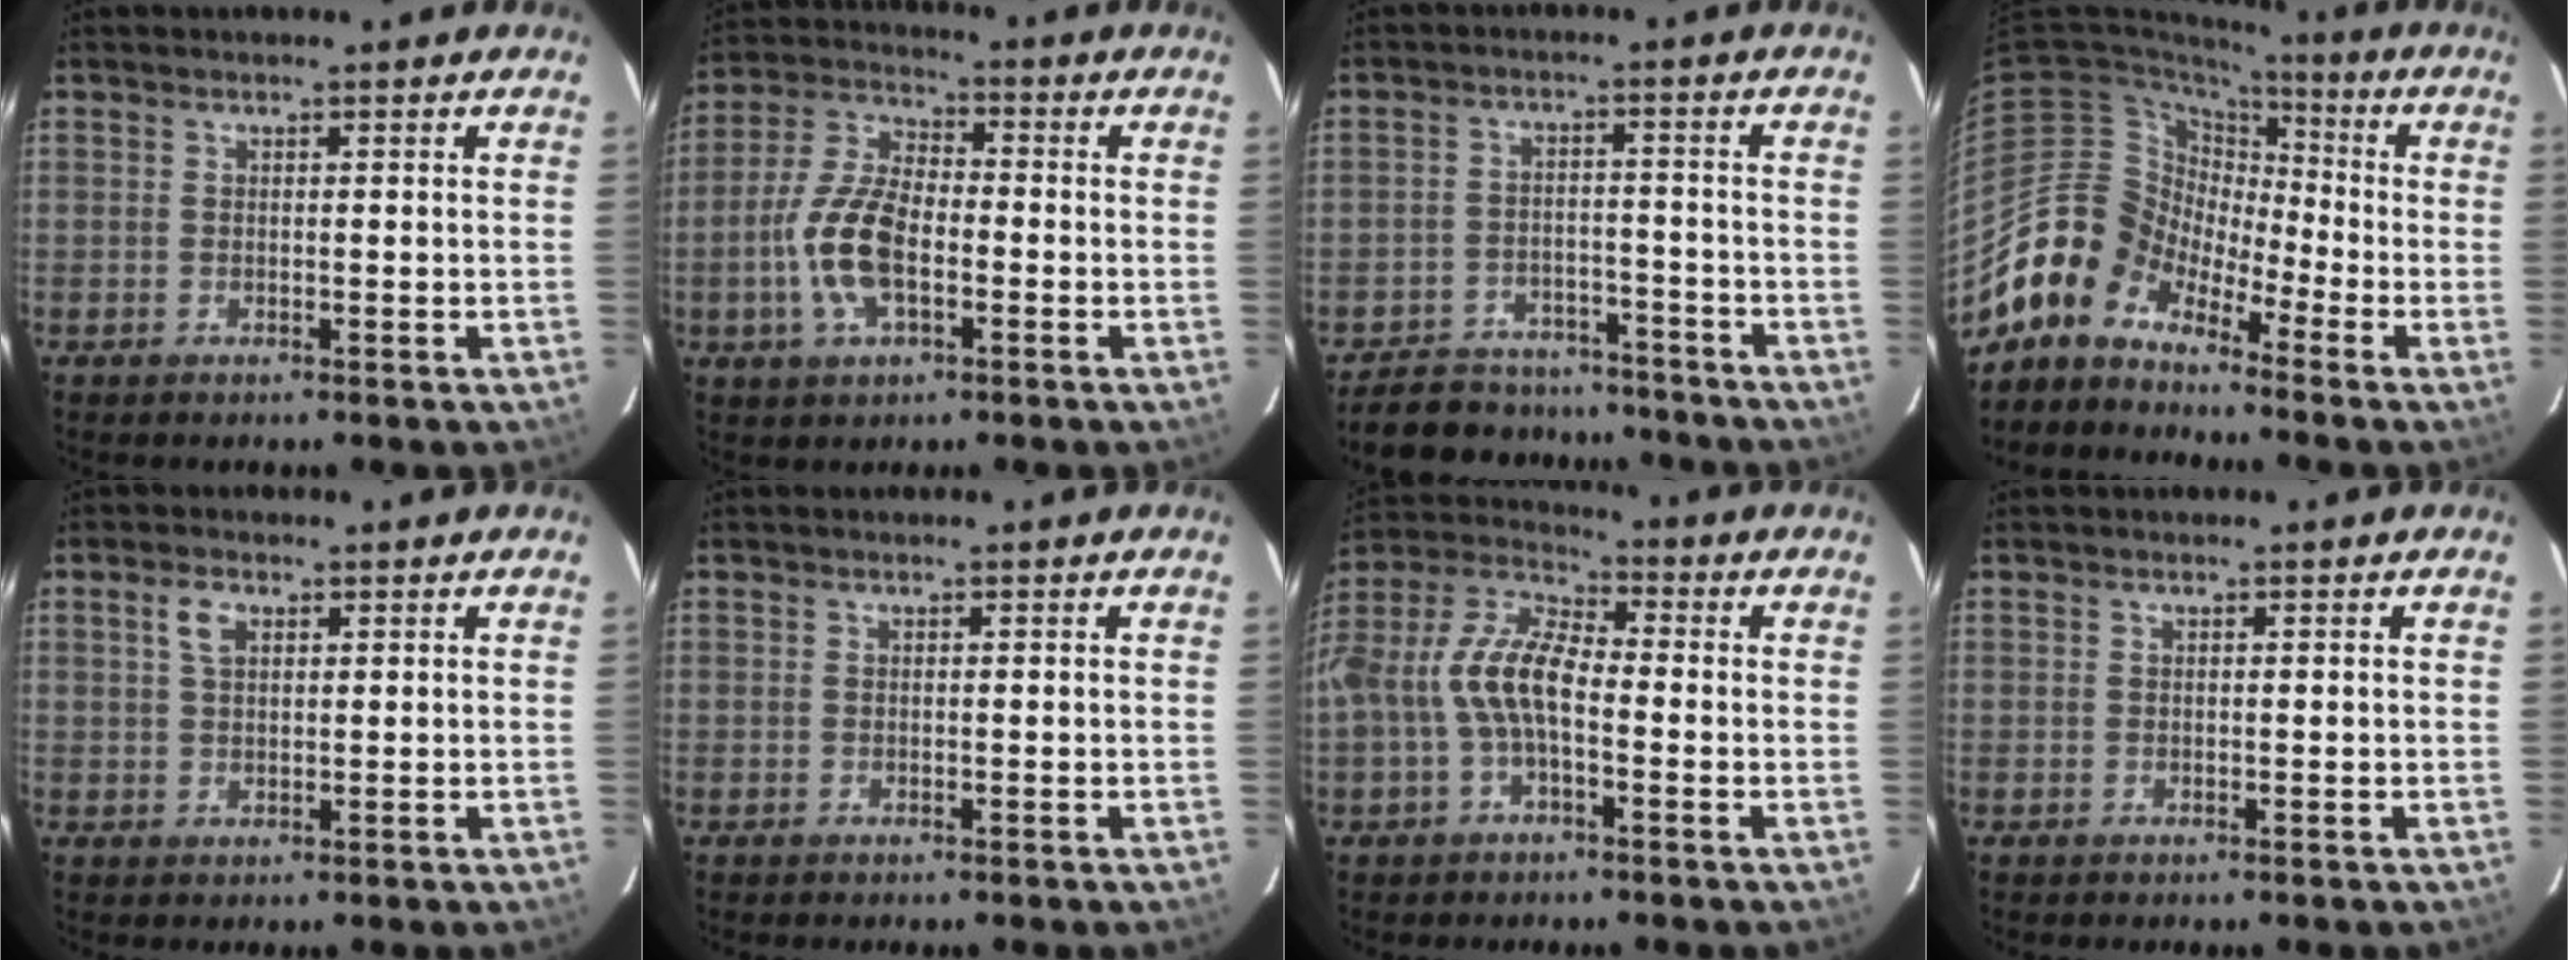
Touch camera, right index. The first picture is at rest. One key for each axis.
{"total": 12.0, "fx": -3.2, "fy": 5.8, "fz": 10.0, "tx": -0.216, "ty": 0.007, "tz": -0.063}
{"total": 16.6, "fx": -14.3, "fy": 7.0, "fz": 4.7, "tx": -0.122, "ty": 0.026, "tz": -0.193}
{"total": 10.3, "fx": -7.9, "fy": 6.5, "fz": 0.8, "tx": -0.019, "ty": 0.038, "tz": -0.167}
{"total": 3.0, "fx": 1.3, "fy": 1.8, "fz": 2.1, "tx": -0.040, "ty": 0.008, "tz": 0.024}
{"total": 0.0}
{"total": 11.4, "fx": -2.3, "fy": 5.1, "fz": 9.9, "tx": -0.211, "ty": 0.016, "tz": -0.046}
{"total": 0.0}